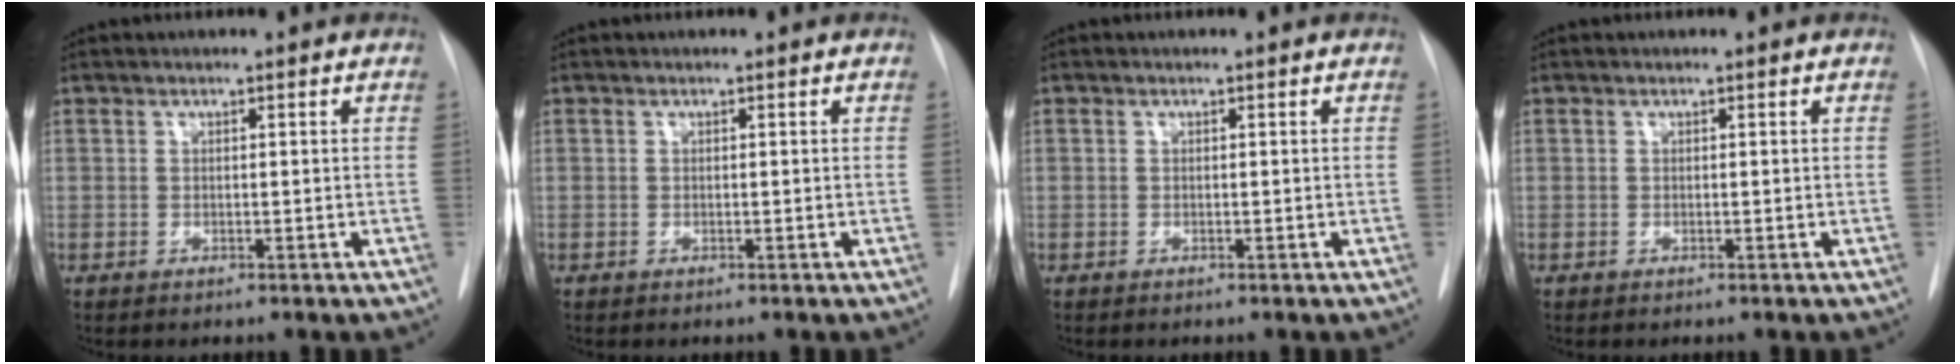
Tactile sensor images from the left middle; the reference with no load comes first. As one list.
[{"total": 0.0}, {"total": 0.0}, {"total": 0.0}]